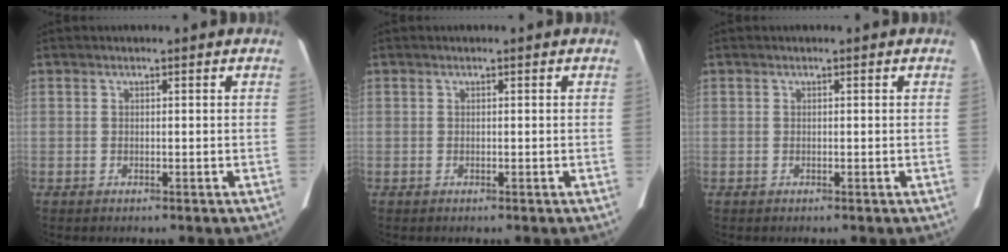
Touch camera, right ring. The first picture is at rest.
{"total": 0.0}
{"total": 0.0}